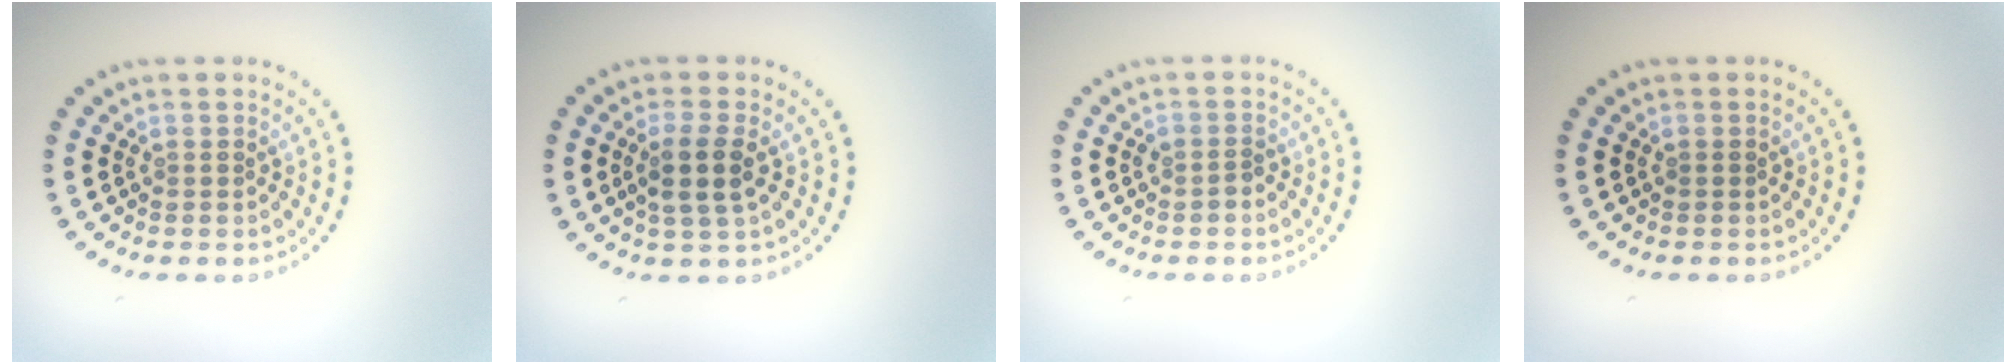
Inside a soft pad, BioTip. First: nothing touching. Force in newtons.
{"total": 2.8, "press": 2.5, "slide": 1.2}
{"total": 0.6, "press": 0.6, "slide": 0.3}
{"total": 0.0}